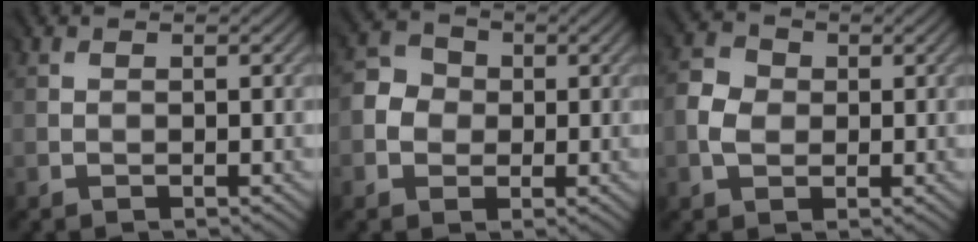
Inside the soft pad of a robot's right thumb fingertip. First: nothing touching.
{"total": 3.3, "force": [-0.6, 3.2, 0.8], "torque": [-0.016, 0.003, -0.015]}
{"total": 2.9, "force": [-0.5, 2.6, 1.1], "torque": [-0.028, 0.002, -0.011]}